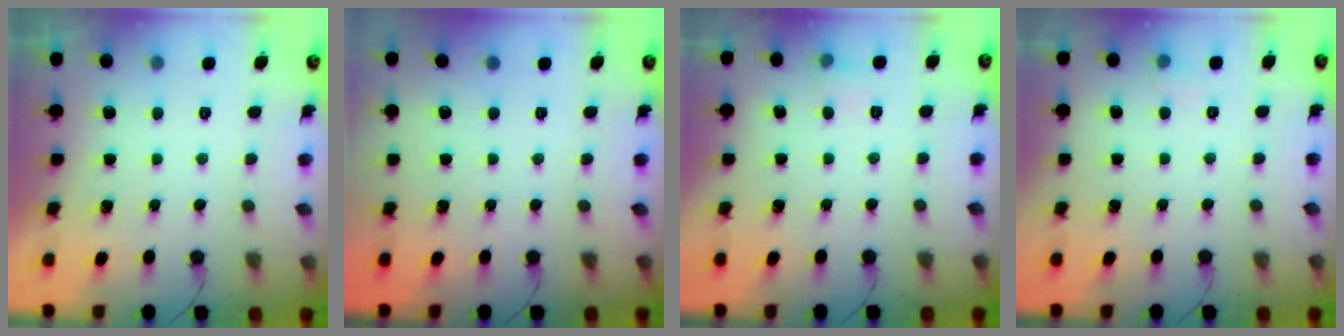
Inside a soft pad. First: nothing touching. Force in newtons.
{"total": 0.0}
{"total": 4.3, "press": 4.1, "slide": 1.4}
{"total": 3.5, "press": 3.3, "slide": 1.0}